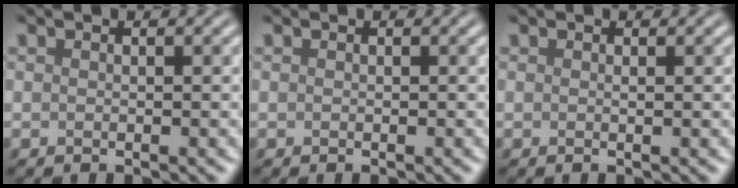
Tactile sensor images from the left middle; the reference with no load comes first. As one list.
[{"total": 0.0}, {"total": 0.0}]